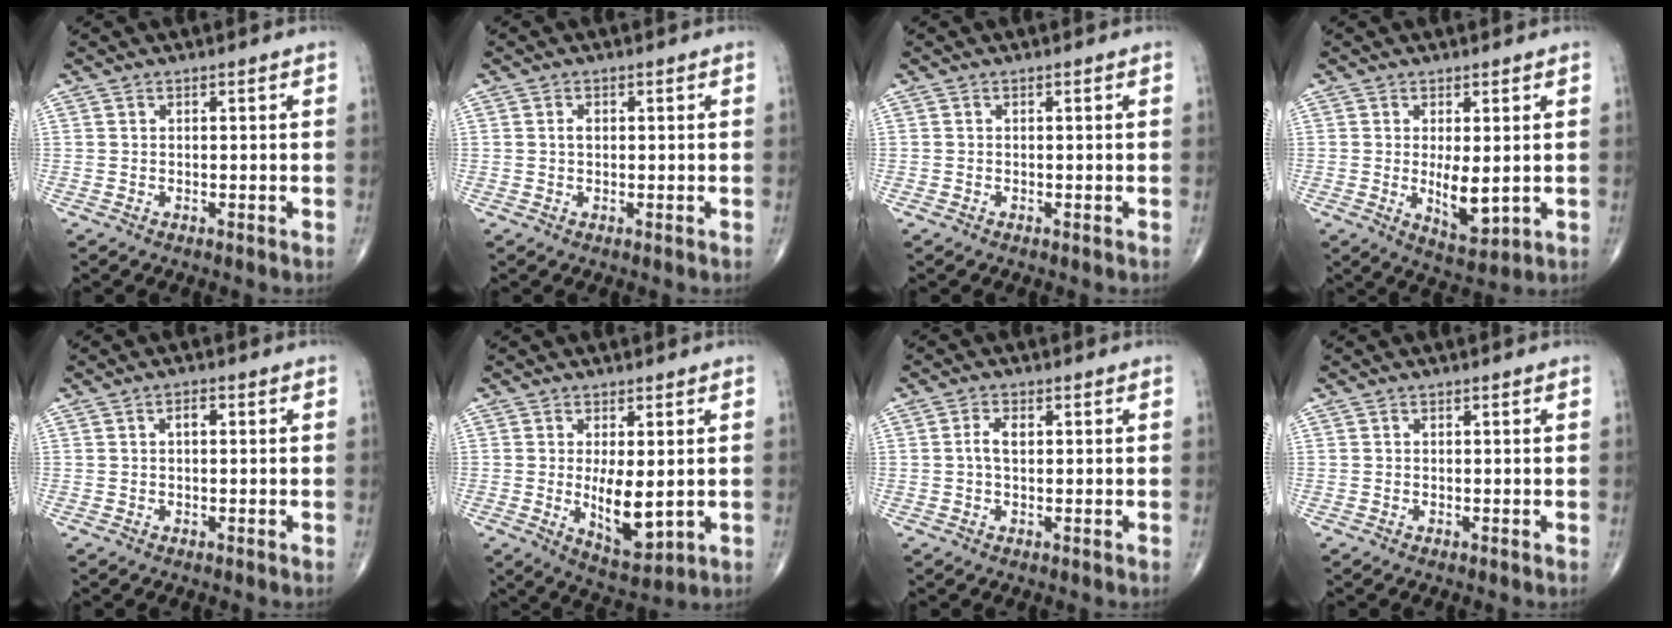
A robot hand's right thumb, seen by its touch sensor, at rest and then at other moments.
{"total": 1.2, "force": [0.1, 0.8, 0.9], "torque": [-0.013, 0.003, 0.001]}
{"total": 0.0}
{"total": 6.5, "force": [-0.2, 2.7, 5.8], "torque": [-0.083, -0.018, 0.008]}
{"total": 1.8, "force": [0.3, 0.9, 1.5], "torque": [-0.025, 0.004, 0.003]}
{"total": 9.9, "force": [-0.4, 4.1, 9.0], "torque": [-0.136, -0.024, 0.010]}
{"total": 2.7, "force": [0.2, 1.5, 2.2], "torque": [-0.046, 0.007, 0.002]}
{"total": 0.0}